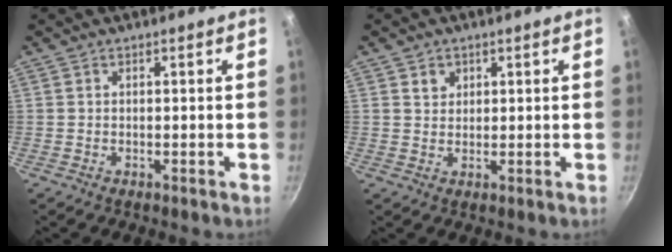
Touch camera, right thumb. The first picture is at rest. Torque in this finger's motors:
{"motor_torque": [0.01, -0.16, 0.30, 0.09, -0.05]}